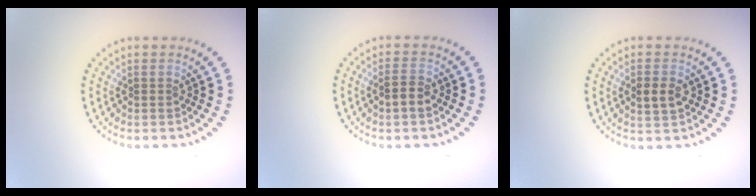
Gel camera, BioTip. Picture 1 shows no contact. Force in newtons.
{"total": 1.8, "press": 1.8, "slide": 0.5}
{"total": 2.4, "press": 2.3, "slide": 0.3}